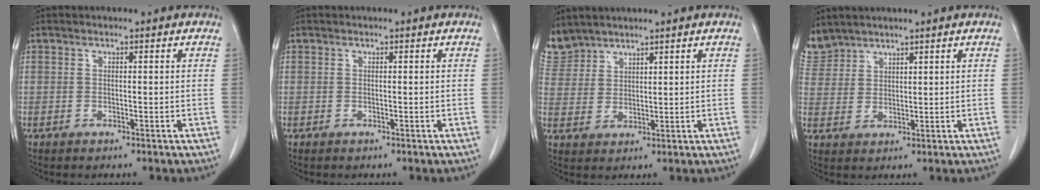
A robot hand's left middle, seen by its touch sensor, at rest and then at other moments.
{"total": 0.0}
{"total": 5.1, "force": [4.9, 1.6, -0.2], "torque": [-0.002, 0.007, 0.110]}
{"total": 4.8, "force": [4.5, 1.6, -0.2], "torque": [-0.002, 0.008, 0.102]}